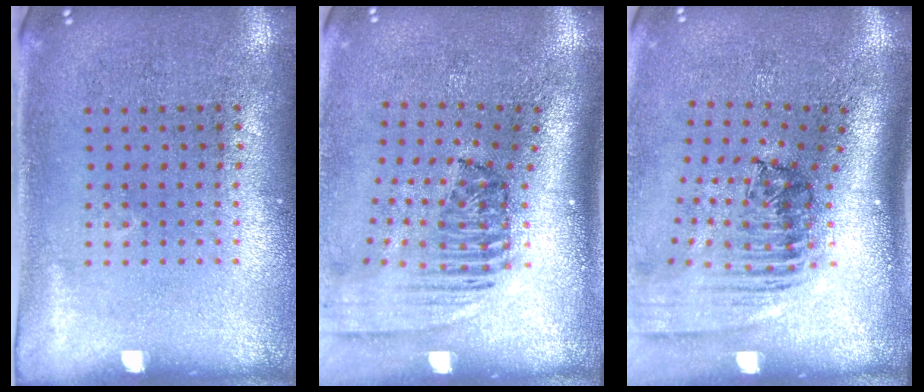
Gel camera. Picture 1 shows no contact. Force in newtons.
{"total": 2.3, "press": 1.6, "slide": 1.7}
{"total": 2.6, "press": 1.8, "slide": 1.8}